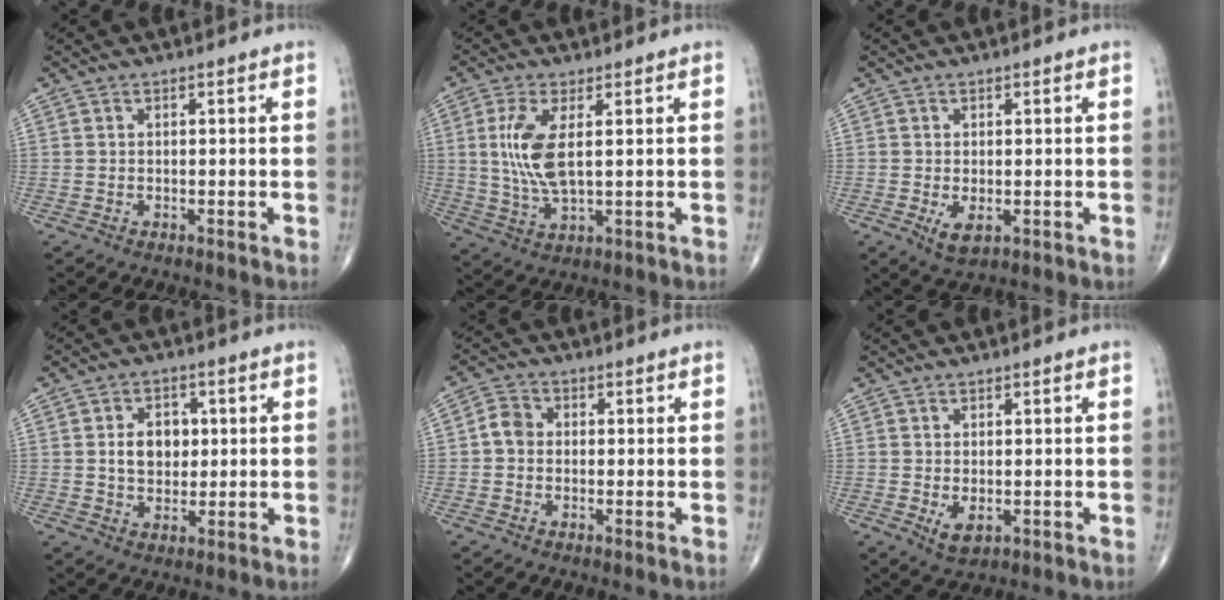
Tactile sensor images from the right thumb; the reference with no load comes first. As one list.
[{"total": 8.8, "force": [1.6, 3.2, 8.0], "torque": [-0.186, -0.011, 0.037]}, {"total": 3.3, "force": [-0.9, 1.7, 2.7], "torque": [-0.047, -0.008, -0.009]}, {"total": 7.0, "force": [0.9, 5.2, 4.6], "torque": [-0.047, -0.001, 0.014]}, {"total": 3.8, "force": [-0.3, 3.2, 2.0], "torque": [-0.027, 0.012, -0.013]}, {"total": 3.3, "force": [-0.7, 1.9, 2.7], "torque": [-0.043, -0.008, -0.003]}]